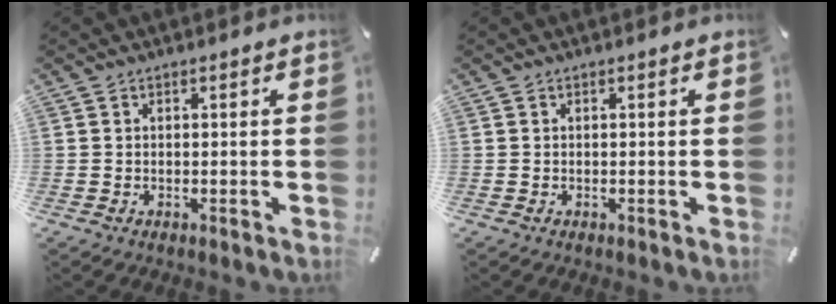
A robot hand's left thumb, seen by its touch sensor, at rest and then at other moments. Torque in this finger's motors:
{"motor_torque": [0.01, 0.01, 0.00, -0.01, 0.00]}